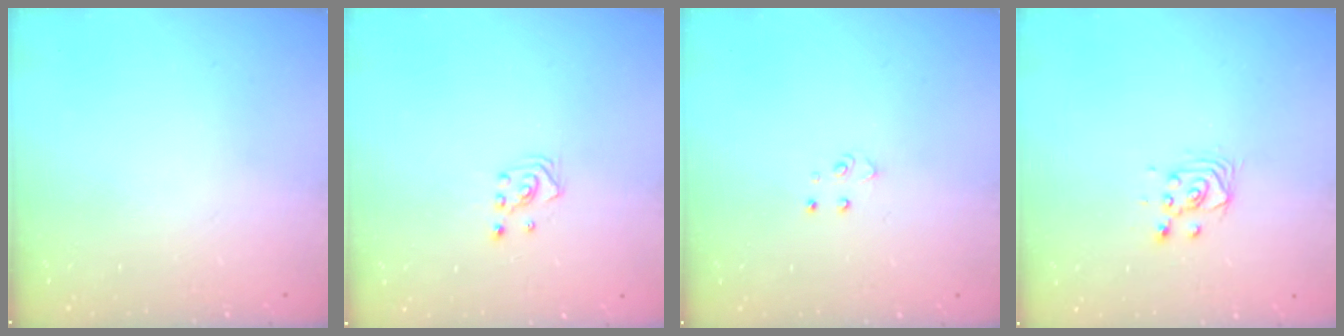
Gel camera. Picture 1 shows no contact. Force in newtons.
{"total": 2.8, "press": 2.8, "slide": 0.3}
{"total": 4.0, "press": 4.0, "slide": 0.4}
{"total": 3.3, "press": 3.3, "slide": 0.4}